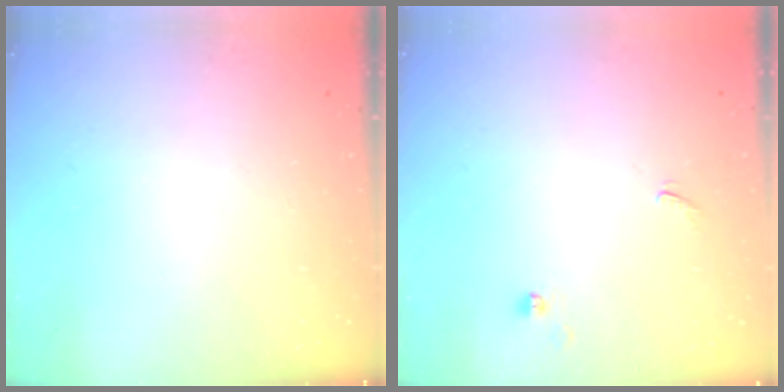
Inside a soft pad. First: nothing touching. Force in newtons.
{"total": 0.5, "press": 0.4, "slide": 0.4}